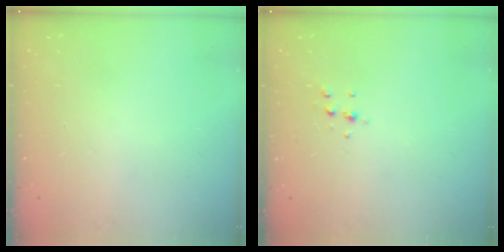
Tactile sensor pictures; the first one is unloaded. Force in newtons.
{"total": 4.5, "press": 4.3, "slide": 1.3}